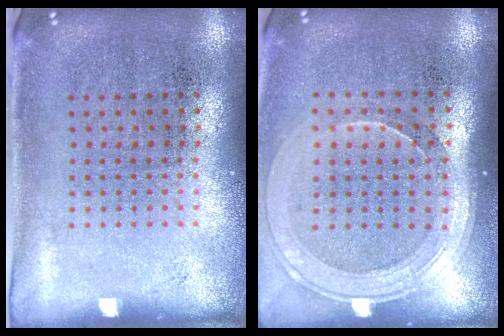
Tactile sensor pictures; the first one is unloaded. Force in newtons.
{"total": 1.8, "press": 1.6, "slide": 0.8}